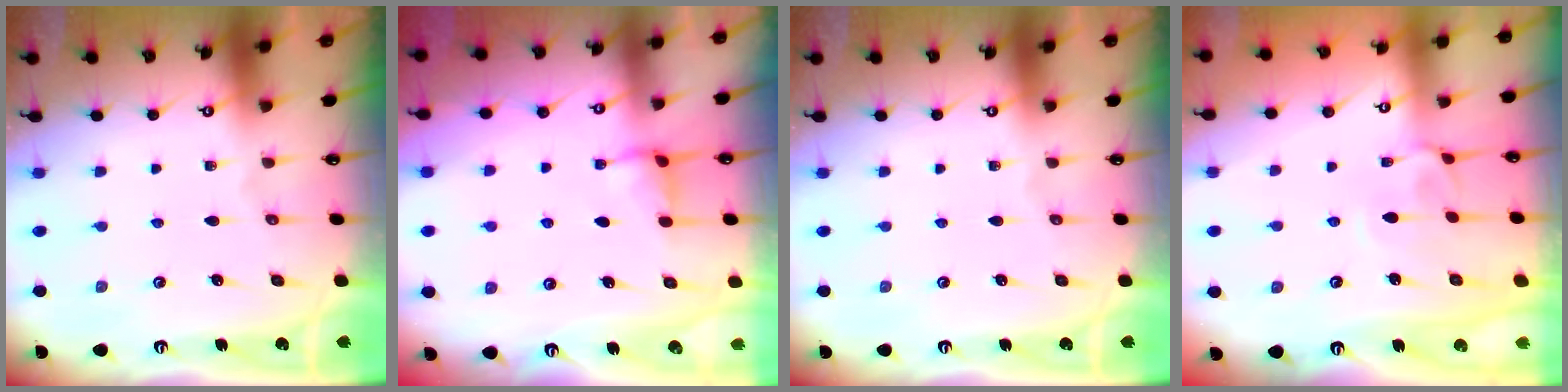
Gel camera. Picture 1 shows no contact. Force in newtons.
{"total": 2.4, "press": 2.3, "slide": 0.5}
{"total": 0.0}
{"total": 3.6, "press": 3.6, "slide": 0.5}